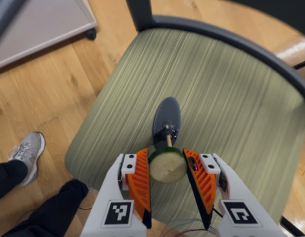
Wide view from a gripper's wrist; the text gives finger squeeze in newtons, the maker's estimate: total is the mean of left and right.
{"total": 8.9, "left": 9.0, "right": 8.7}